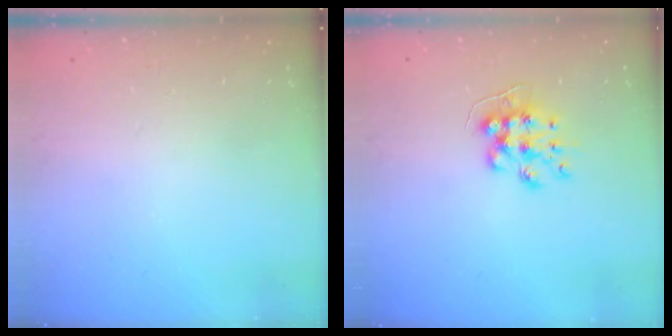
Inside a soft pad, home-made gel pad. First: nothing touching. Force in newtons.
{"total": 9.8, "press": 9.8, "slide": 0.3}